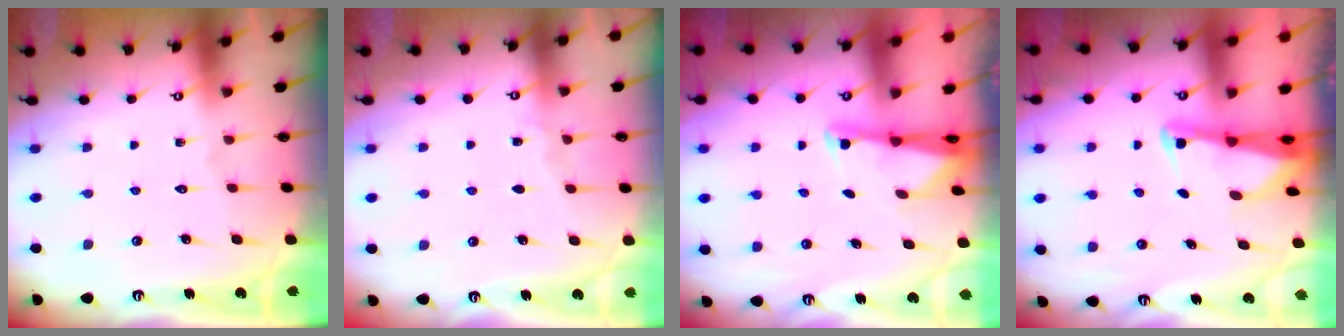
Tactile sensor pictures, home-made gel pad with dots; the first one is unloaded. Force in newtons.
{"total": 2.9, "press": 2.8, "slide": 0.4}
{"total": 2.0, "press": 1.9, "slide": 0.4}
{"total": 2.7, "press": 2.7, "slide": 0.2}